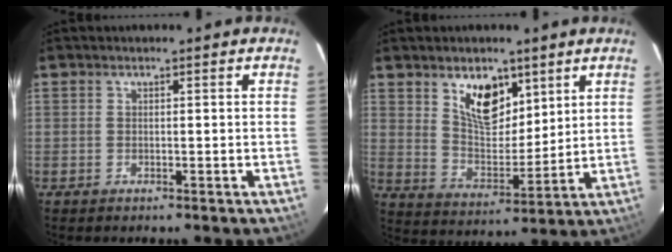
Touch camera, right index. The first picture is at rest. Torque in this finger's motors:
{"motor_torque": [0.52, 0.52, 0.24, 0.10]}